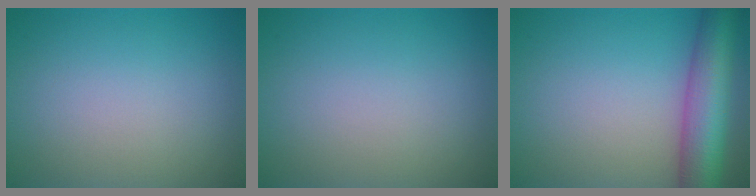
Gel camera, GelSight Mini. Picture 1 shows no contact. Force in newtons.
{"total": 0.0}
{"total": 8.4, "press": 8.4, "slide": 0.3}